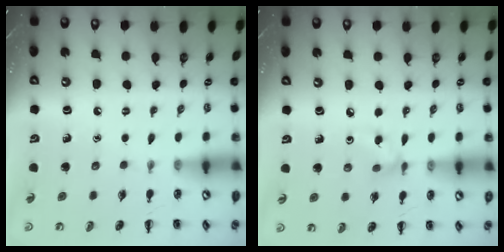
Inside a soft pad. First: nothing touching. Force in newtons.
{"total": 3.8, "press": 3.7, "slide": 0.9}